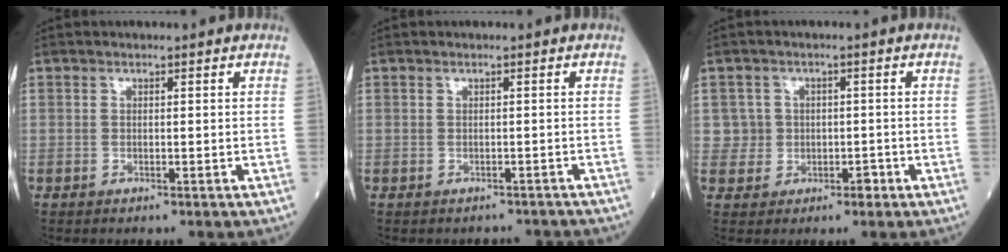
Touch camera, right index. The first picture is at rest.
{"total": 2.4, "force": [-2.2, 0.9, 0.3], "torque": [0.002, -0.001, -0.026]}
{"total": 3.6, "force": [-0.2, 3.6, 0.1], "torque": [0.014, 0.010, 0.000]}